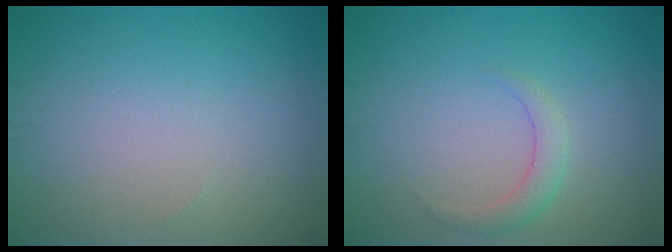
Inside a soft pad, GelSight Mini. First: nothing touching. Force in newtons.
{"total": 1.7, "press": 1.7, "slide": 0.0}